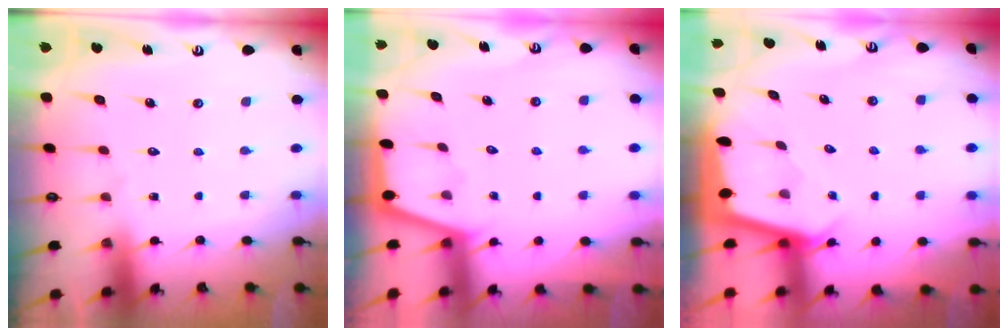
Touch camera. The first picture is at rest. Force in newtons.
{"total": 1.1, "press": 1.1, "slide": 0.1}
{"total": 2.1, "press": 2.1, "slide": 0.2}